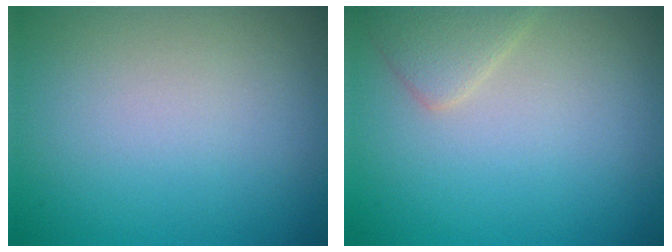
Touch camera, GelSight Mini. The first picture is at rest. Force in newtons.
{"total": 2.2, "press": 2.2, "slide": 0.2}